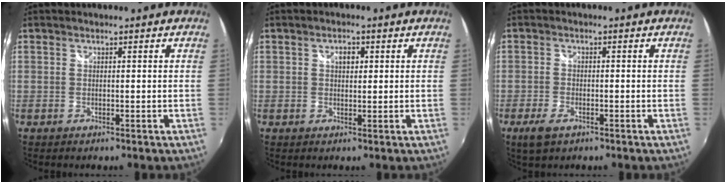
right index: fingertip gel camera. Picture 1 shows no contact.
{"total": 2.1, "force": [0.6, 1.5, 1.4], "torque": [-0.021, 0.006, 0.009]}
{"total": 4.4, "force": [-2.7, 2.1, 2.8], "torque": [-0.071, -0.009, -0.051]}